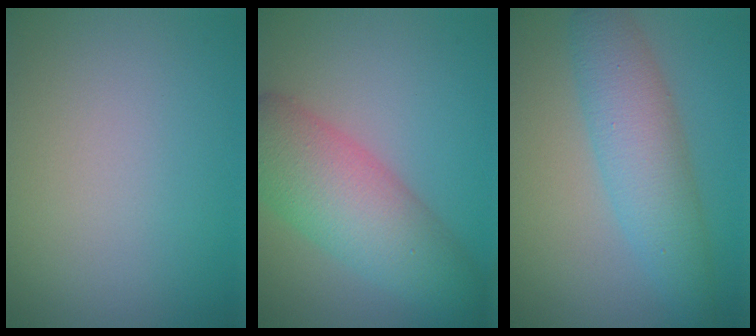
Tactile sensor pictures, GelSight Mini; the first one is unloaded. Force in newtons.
{"total": 7.3, "press": 7.3, "slide": 0.3}
{"total": 5.2, "press": 5.2, "slide": 0.2}